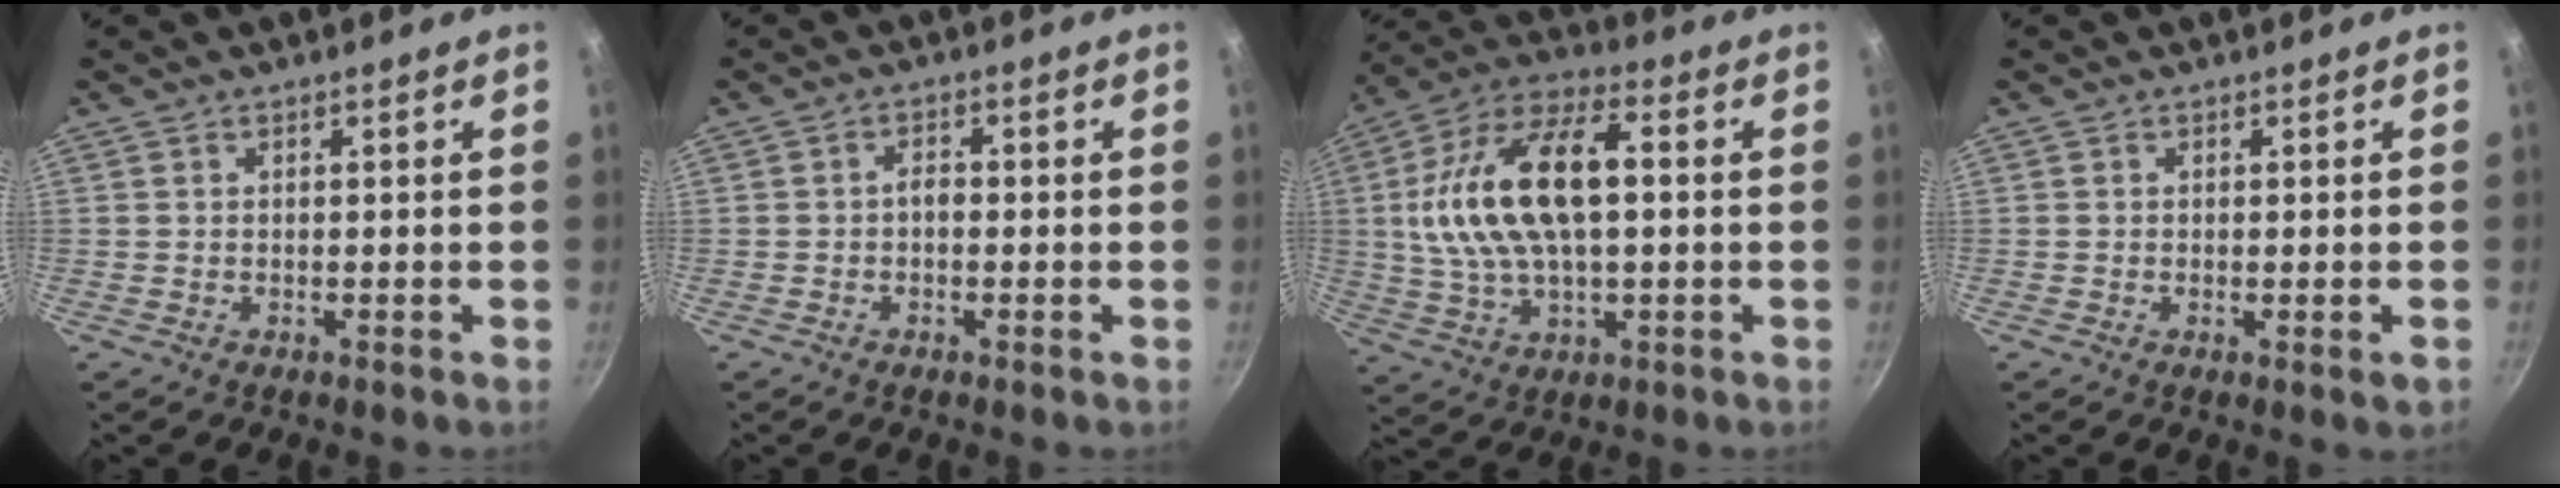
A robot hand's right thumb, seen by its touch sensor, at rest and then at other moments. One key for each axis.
{"total": 2.1, "fx": -0.4, "fy": 1.2, "fz": 1.7, "tx": -0.029, "ty": 0.009, "tz": -0.011}
{"total": 20.4, "fx": 1.8, "fy": 10.5, "fz": 17.3, "tx": -0.327, "ty": 0.026, "tz": 0.027}
{"total": 1.6, "fx": -0.3, "fy": 0.3, "fz": 1.5, "tx": -0.024, "ty": -0.003, "tz": -0.007}